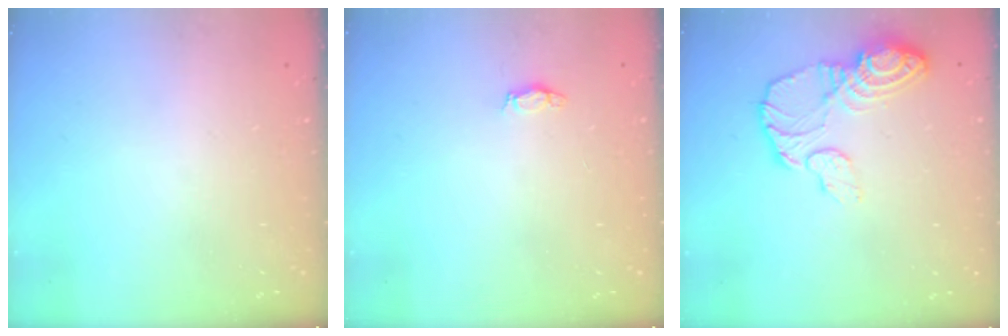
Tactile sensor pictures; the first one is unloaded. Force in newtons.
{"total": 2.8, "press": 2.8, "slide": 0.4}
{"total": 12.0, "press": 11.9, "slide": 1.1}